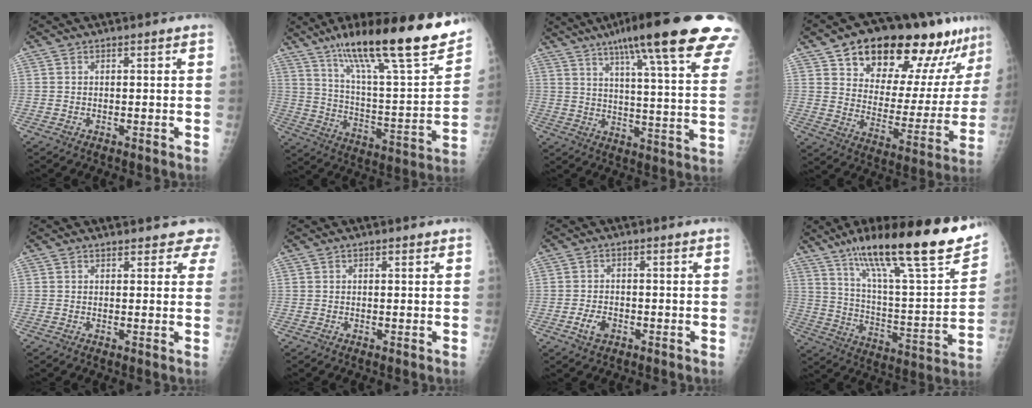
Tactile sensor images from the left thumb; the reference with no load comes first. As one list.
[{"total": 27.7, "force": [18.7, 5.1, 19.8], "torque": [-0.287, -0.058, 0.301]}, {"total": 27.8, "force": [18.7, 3.7, 20.2], "torque": [-0.267, -0.052, 0.251]}, {"total": 23.8, "force": [15.7, 10.3, 14.5], "torque": [-0.162, -0.054, 0.240]}, {"total": 4.2, "force": [3.8, 1.7, 0.6], "torque": [0.032, -0.015, 0.024]}, {"total": 0.8, "force": [0.5, 0.4, 0.6], "torque": [-0.006, 0.000, 0.005]}, {"total": 3.5, "force": [-1.5, 2.2, 2.2], "torque": [-0.039, 0.009, -0.026]}, {"total": 28.2, "force": [18.8, 5.3, 20.4], "torque": [-0.295, -0.054, 0.301]}]